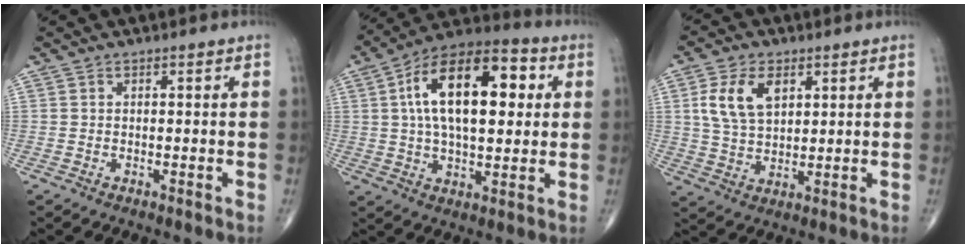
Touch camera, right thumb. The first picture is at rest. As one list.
[{"total": 20.9, "force": [4.2, 10.4, 17.6], "torque": [-0.272, 0.019, 0.059]}, {"total": 9.4, "force": [3.2, 5.7, 6.8], "torque": [-0.125, -0.006, 0.064]}]